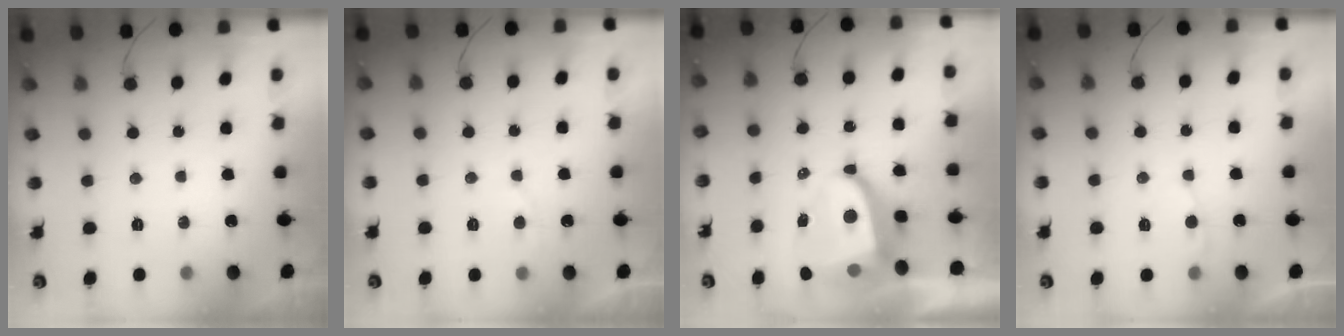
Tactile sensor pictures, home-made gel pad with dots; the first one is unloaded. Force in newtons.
{"total": 3.0, "press": 3.0, "slide": 0.3}
{"total": 9.1, "press": 9.0, "slide": 1.3}
{"total": 3.0, "press": 3.0, "slide": 0.3}